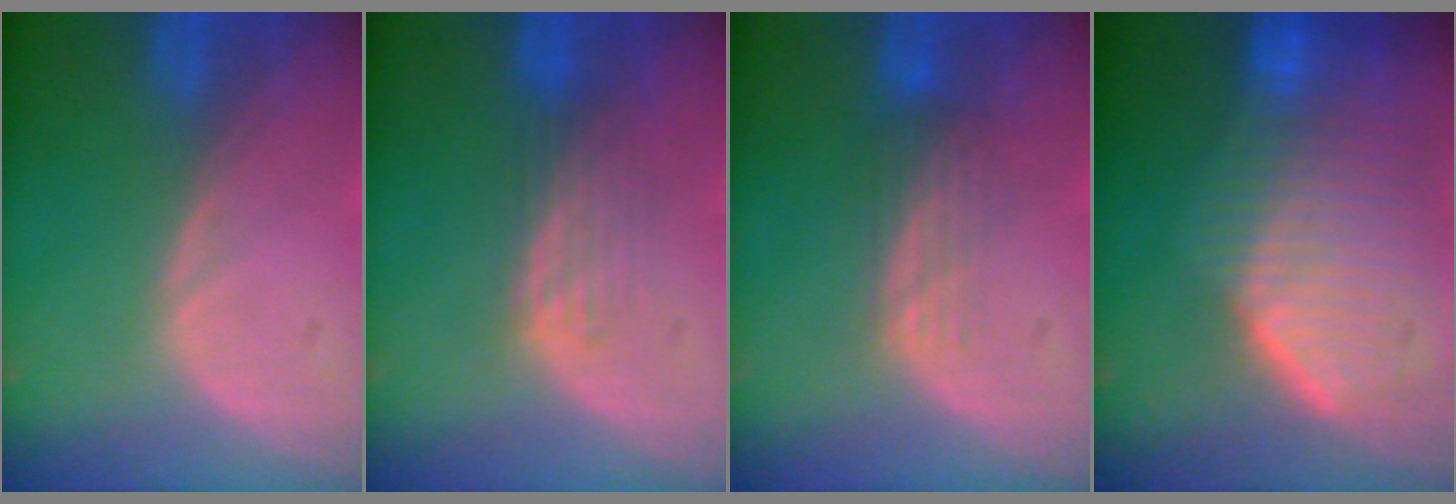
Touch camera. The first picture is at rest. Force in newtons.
{"total": 3.7, "press": 3.2, "slide": 1.8}
{"total": 3.5, "press": 2.9, "slide": 1.9}
{"total": 10.5, "press": 9.1, "slide": 5.2}